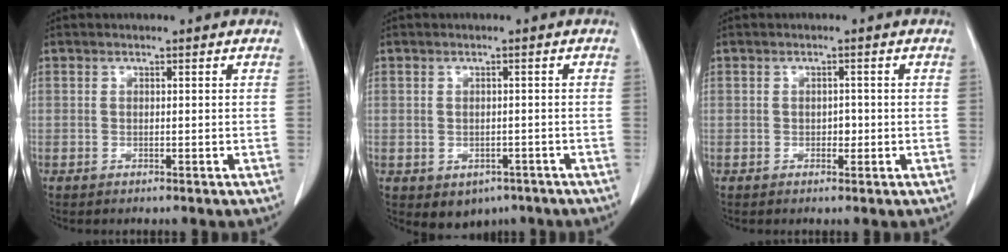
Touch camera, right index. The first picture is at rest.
{"total": 4.1, "force": [-2.0, 3.2, 1.4], "torque": [-0.012, 0.003, -0.015]}
{"total": 1.2, "force": [-0.3, 0.8, 0.9], "torque": [-0.011, 0.002, -0.003]}